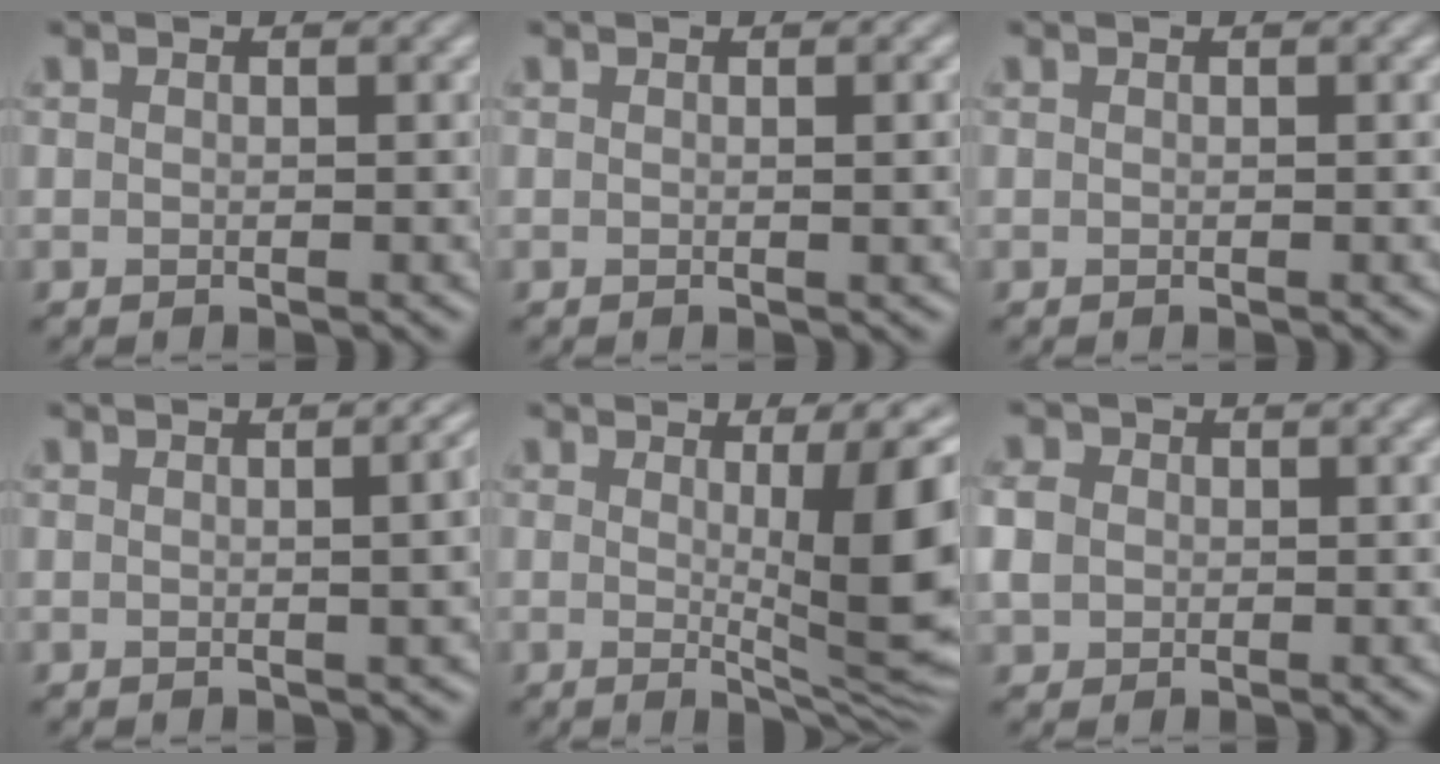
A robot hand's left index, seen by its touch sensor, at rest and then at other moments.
{"total": 1.1, "force": [0.1, 0.2, 1.0], "torque": [-0.010, 0.002, -0.001]}
{"total": 0.0}
{"total": 4.7, "force": [0.3, 2.1, 4.2], "torque": [-0.012, 0.016, 0.002]}
{"total": 10.0, "force": [0.7, 2.2, 9.7], "torque": [-0.122, -0.010, 0.016]}
{"total": 2.5, "force": [0.0, 2.2, 1.2], "torque": [-0.029, 0.004, -0.004]}